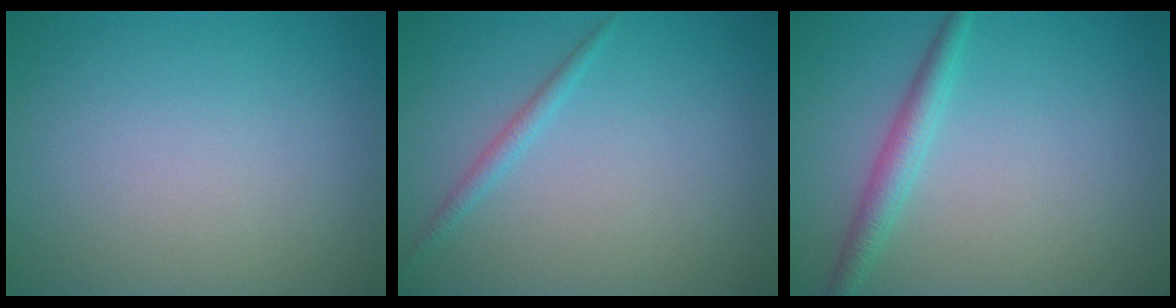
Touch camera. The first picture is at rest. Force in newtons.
{"total": 1.2, "press": 1.2, "slide": 0.0}
{"total": 2.4, "press": 2.4, "slide": 0.1}